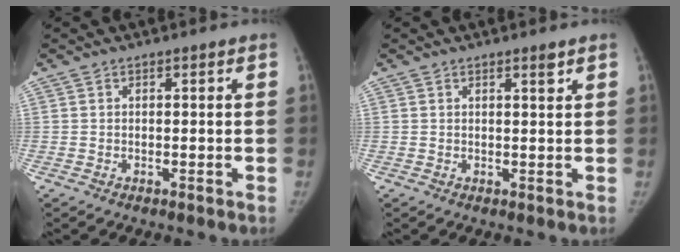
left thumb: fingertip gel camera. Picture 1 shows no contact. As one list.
[{"total": 1.2, "force": [0.9, 0.2, 0.8], "torque": [-0.011, -0.007, 0.014]}]